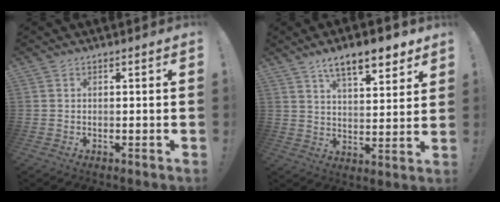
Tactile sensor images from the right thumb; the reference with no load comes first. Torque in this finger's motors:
{"motor_torque": [0.34, 0.97, 0.49, 0.32, 0.24]}